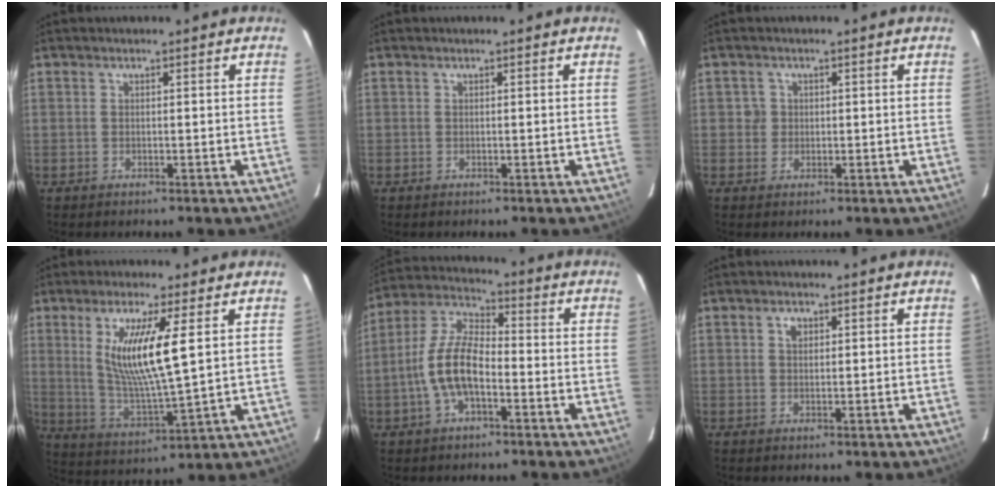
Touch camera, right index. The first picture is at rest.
{"total": 0.0}
{"total": 2.2, "force": [0.1, 2.2, 0.0], "torque": [0.008, 0.011, 0.002]}
{"total": 12.4, "force": [3.5, 1.2, 11.8], "torque": [-0.224, -0.017, 0.076]}
{"total": 10.8, "force": [-3.2, 4.8, 9.1], "torque": [-0.196, 0.012, -0.064]}
{"total": 1.6, "force": [0.6, 1.2, 0.8], "torque": [-0.012, 0.006, 0.010]}